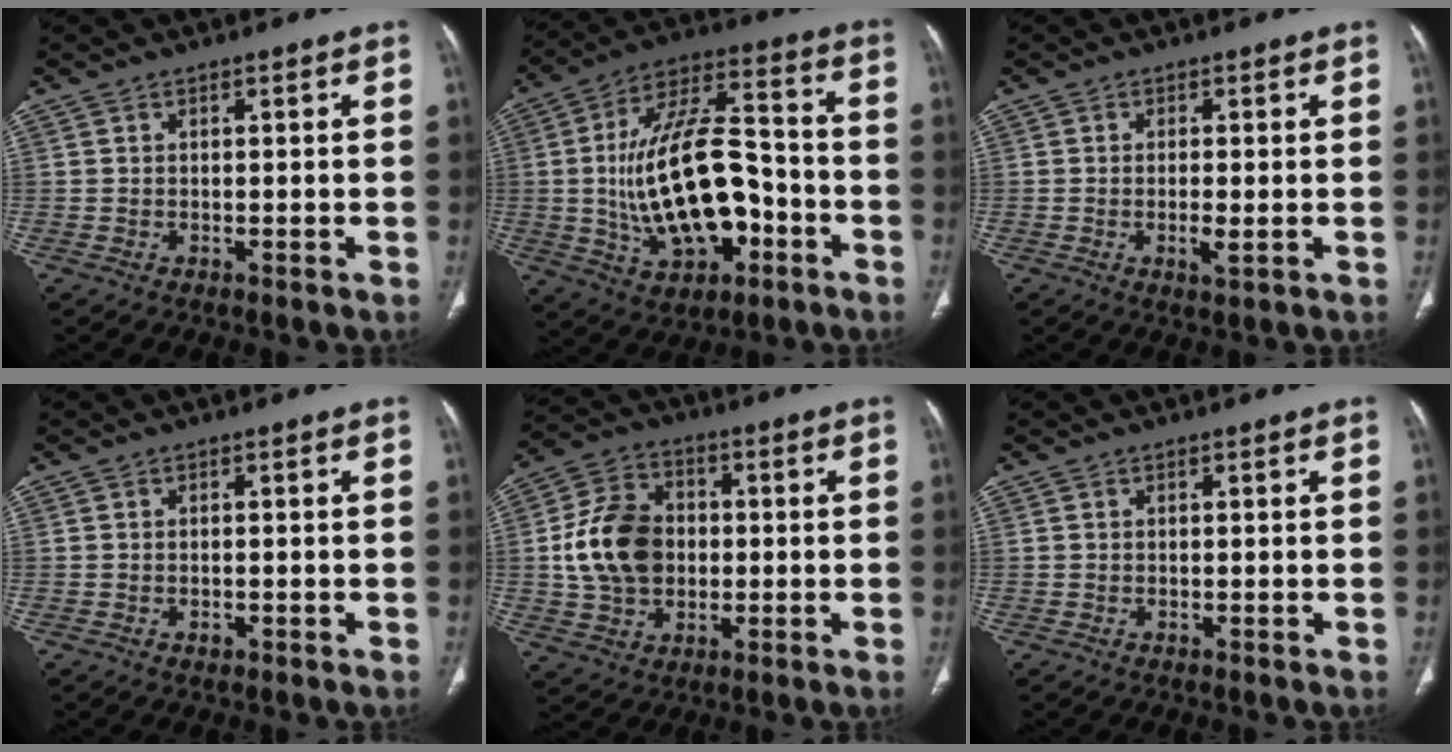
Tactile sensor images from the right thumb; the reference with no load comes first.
{"total": 21.9, "force": [-4.1, 11.5, 18.2], "torque": [-0.309, 0.038, -0.060]}
{"total": 2.4, "force": [-0.6, 0.5, 2.3], "torque": [-0.048, -0.007, -0.011]}
{"total": 0.6, "force": [-0.4, 0.4, 0.3], "torque": [-0.005, 0.001, -0.004]}
{"total": 14.0, "force": [0.0, 10.8, 9.0], "torque": [-0.146, 0.018, 0.001]}
{"total": 0.0}